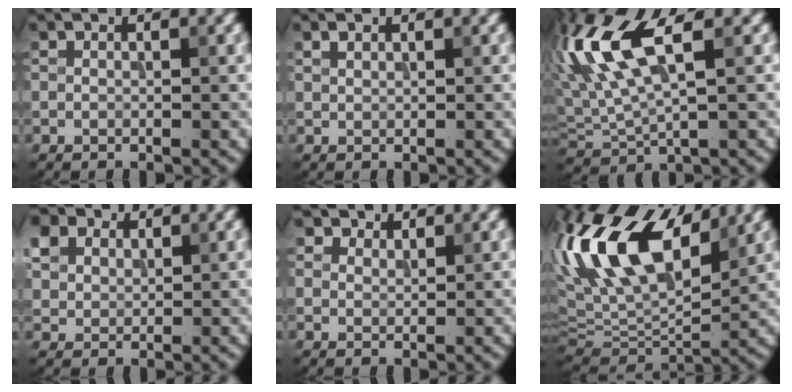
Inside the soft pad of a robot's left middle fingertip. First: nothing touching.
{"total": 0.8, "force": [0.6, 0.3, 0.4], "torque": [-0.010, 0.003, 0.013]}
{"total": 8.6, "force": [2.5, 3.0, 7.7], "torque": [-0.167, 0.020, 0.043]}
{"total": 5.8, "force": [3.2, 4.1, 2.7], "torque": [-0.106, 0.016, 0.061]}
{"total": 2.4, "force": [2.0, 1.1, 0.5], "torque": [-0.016, -0.011, 0.038]}
{"total": 13.9, "force": [5.2, 6.5, 11.1], "torque": [-0.224, 0.030, 0.085]}